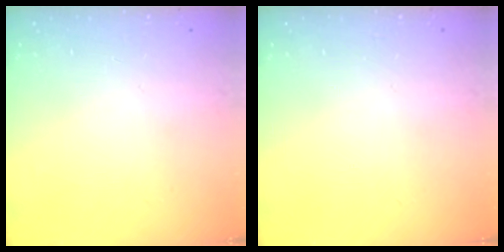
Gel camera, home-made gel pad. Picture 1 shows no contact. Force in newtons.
{"total": 0.0}